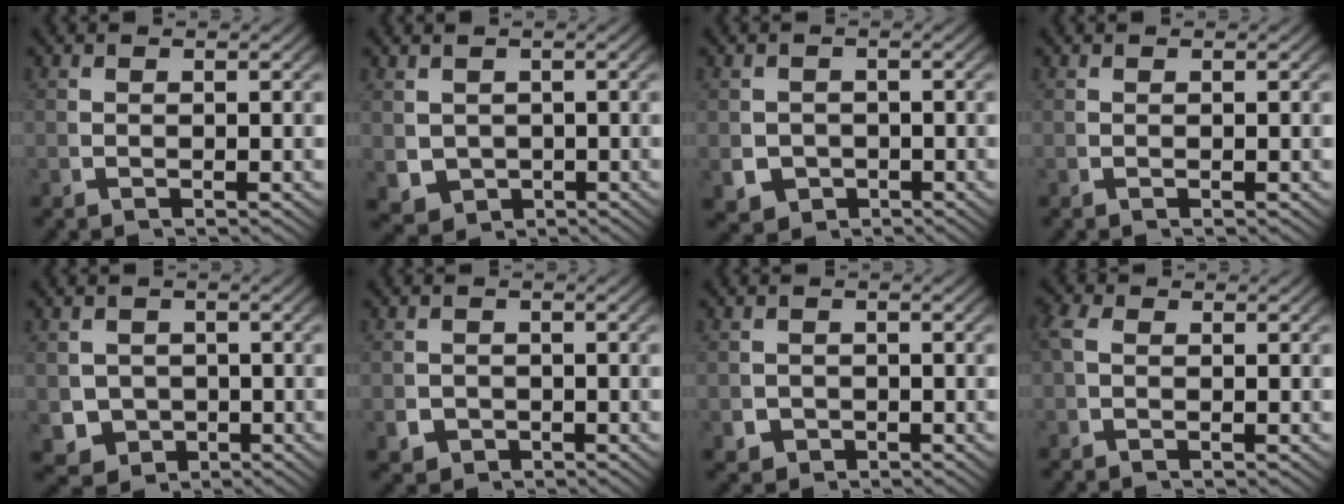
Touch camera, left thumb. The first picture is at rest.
{"total": 5.9, "force": [-1.2, 5.2, 2.7], "torque": [-0.060, -0.037, -0.002]}
{"total": 5.6, "force": [-2.0, 4.8, 2.1], "torque": [-0.046, -0.034, -0.020]}
{"total": 0.0}
{"total": 7.6, "force": [-2.3, 6.6, 2.9], "torque": [-0.065, -0.047, -0.019]}
{"total": 3.0, "force": [-1.4, 2.5, 1.0], "torque": [-0.024, -0.019, -0.015]}
{"total": 2.6, "force": [-1.2, 2.1, 0.7], "torque": [-0.018, -0.019, -0.012]}
{"total": 1.4, "force": [0.1, 1.1, 0.9], "torque": [-0.027, -0.002, 0.003]}